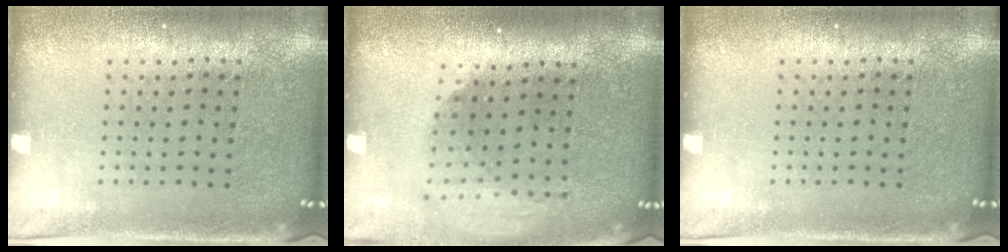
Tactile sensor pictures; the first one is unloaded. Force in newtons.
{"total": 1.9, "press": 1.5, "slide": 1.2}
{"total": 0.0}